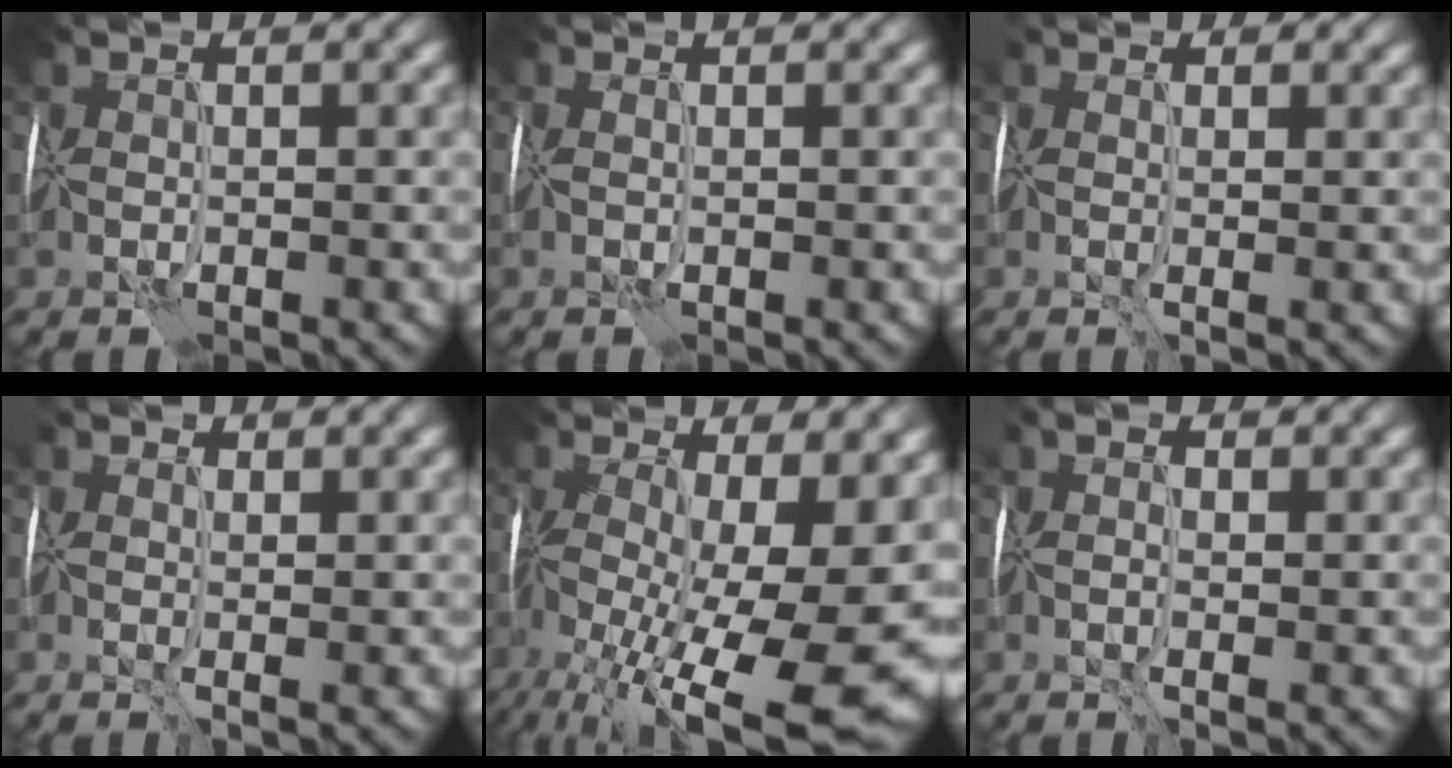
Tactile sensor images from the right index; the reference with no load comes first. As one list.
[{"total": 0.6, "force": [0.2, 0.2, 0.5], "torque": [-0.009, 0.001, 0.007]}, {"total": 1.7, "force": [0.6, 1.2, 1.1], "torque": [-0.020, 0.006, 0.006]}, {"total": 1.4, "force": [0.5, 1.0, 0.9], "torque": [-0.022, 0.003, 0.006]}, {"total": 17.0, "force": [-4.3, 7.0, 14.9], "torque": [-0.277, -0.027, -0.060]}, {"total": 1.0, "force": [0.3, 0.5, 0.8], "torque": [-0.026, 0.002, 0.001]}]